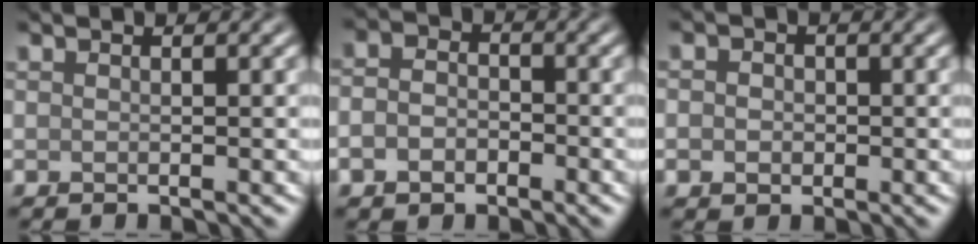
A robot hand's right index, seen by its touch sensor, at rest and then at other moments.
{"total": 3.1, "force": [-1.1, 2.3, 1.7], "torque": [-0.029, -0.001, -0.028]}
{"total": 2.2, "force": [0.1, 1.9, 1.1], "torque": [-0.004, 0.008, -0.013]}